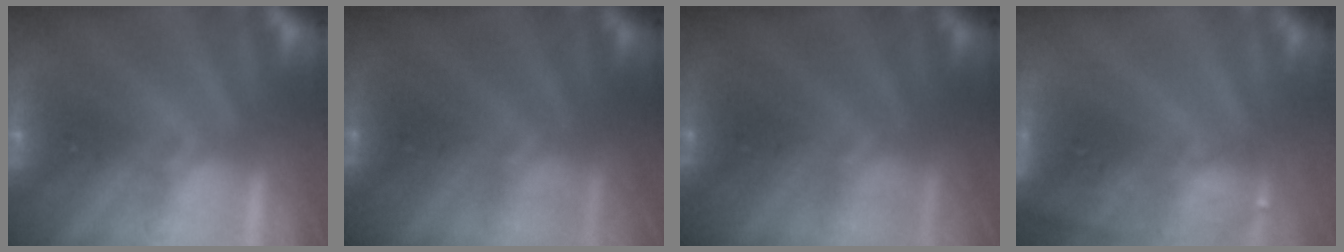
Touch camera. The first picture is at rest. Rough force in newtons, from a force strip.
{"total": 2.9}
{"total": 2.9}
{"total": 2.9}